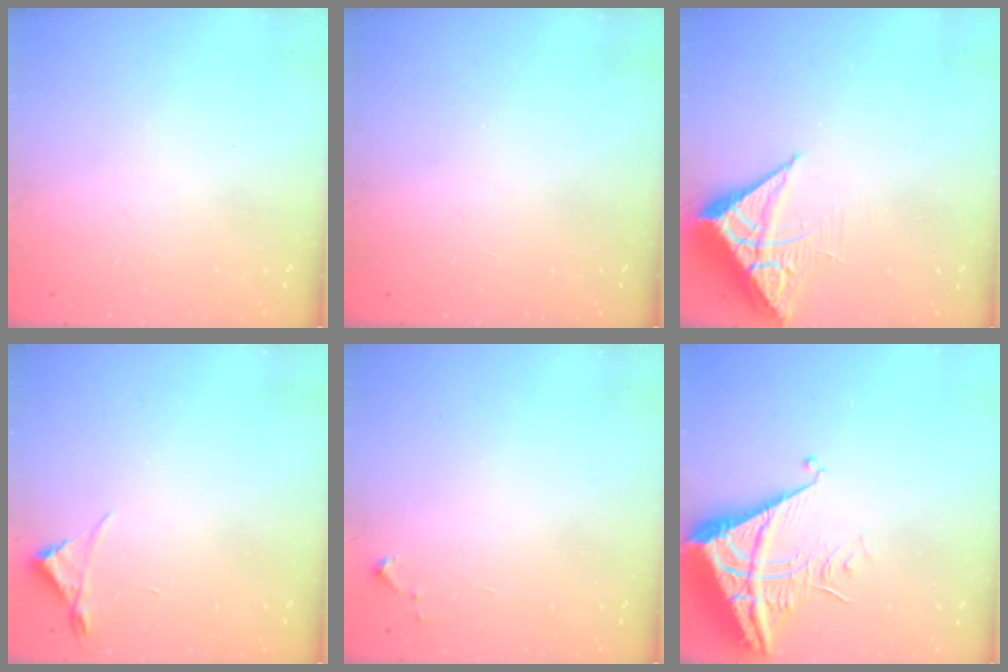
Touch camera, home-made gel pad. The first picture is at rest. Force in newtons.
{"total": 0.0}
{"total": 7.7, "press": 7.7, "slide": 0.5}
{"total": 4.2, "press": 4.1, "slide": 0.5}
{"total": 3.5, "press": 3.5, "slide": 0.3}
{"total": 7.0, "press": 7.0, "slide": 0.8}